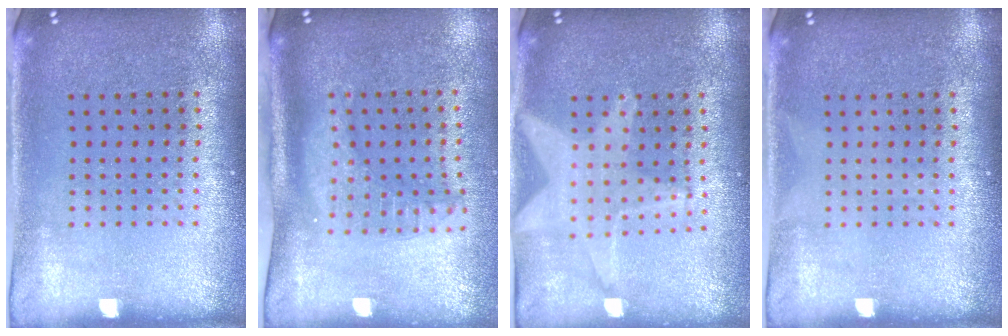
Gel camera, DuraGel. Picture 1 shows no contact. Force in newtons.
{"total": 2.0, "press": 1.5, "slide": 1.3}
{"total": 1.8, "press": 1.6, "slide": 0.9}
{"total": 0.0}